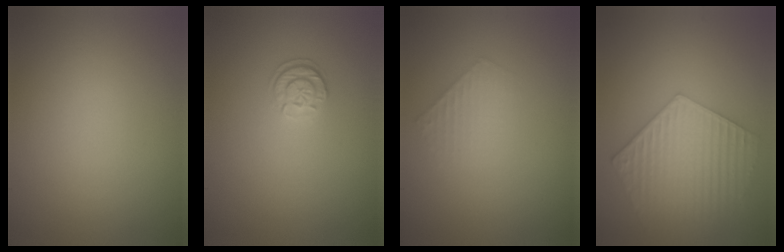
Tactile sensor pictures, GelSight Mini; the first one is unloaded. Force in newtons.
{"total": 1.7, "press": 1.6, "slide": 0.7}
{"total": 1.5, "press": 1.5, "slide": 0.3}
{"total": 5.9, "press": 5.1, "slide": 3.0}